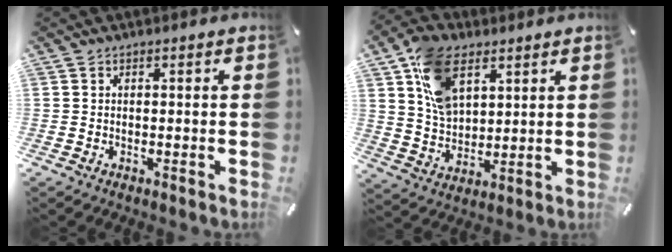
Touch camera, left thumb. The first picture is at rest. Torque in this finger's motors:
{"motor_torque": [1.00, 0.30, 0.26, -0.22, 0.09]}